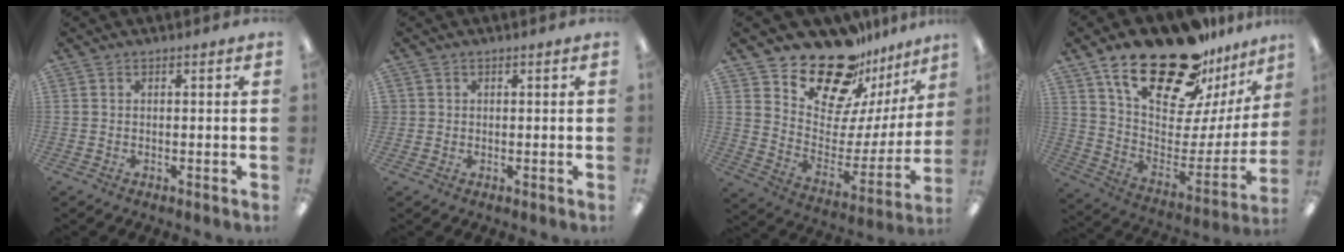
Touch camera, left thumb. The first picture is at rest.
{"total": 1.0, "force": [0.2, 0.9, -0.4], "torque": [0.008, 0.002, 0.003]}
{"total": 20.4, "force": [17.2, 8.8, 6.5], "torque": [-0.106, -0.134, 0.301]}
{"total": 26.2, "force": [19.6, 10.5, 13.9], "torque": [-0.217, -0.128, 0.340]}